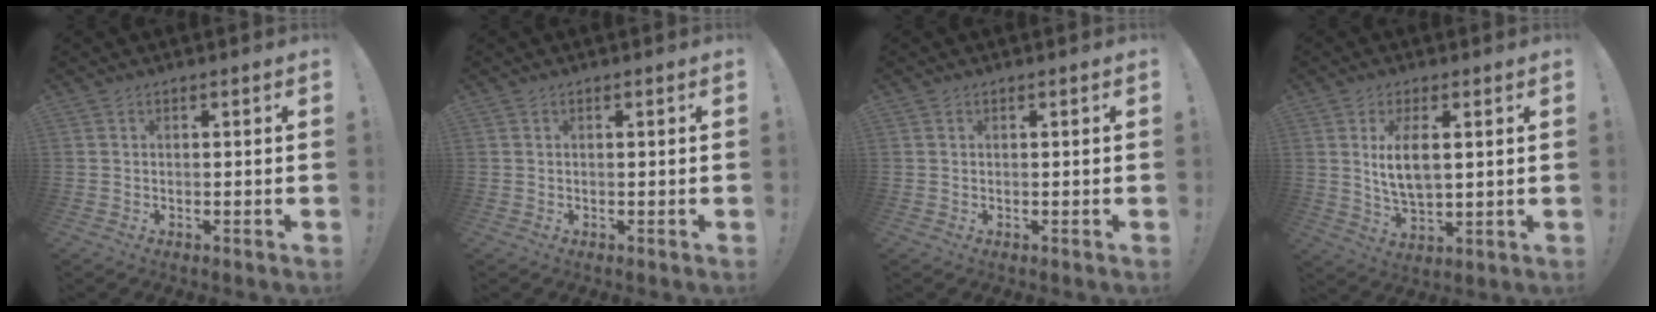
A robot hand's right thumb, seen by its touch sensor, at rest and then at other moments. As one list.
[{"total": 0.0}, {"total": 0.0}, {"total": 8.0, "force": [2.2, 3.4, 6.9], "torque": [-0.115, -0.014, 0.032]}]